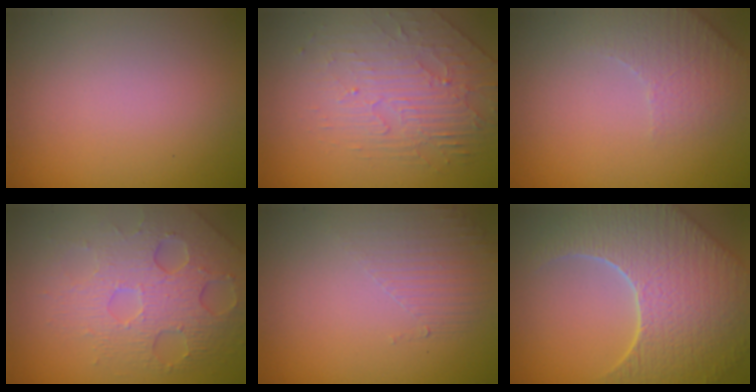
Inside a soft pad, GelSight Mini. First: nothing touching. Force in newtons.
{"total": 2.8, "press": 2.3, "slide": 1.6}
{"total": 2.8, "press": 2.7, "slide": 0.8}
{"total": 5.8, "press": 4.5, "slide": 3.7}
{"total": 1.6, "press": 0.7, "slide": 1.4}
{"total": 9.0, "press": 6.4, "slide": 6.4}